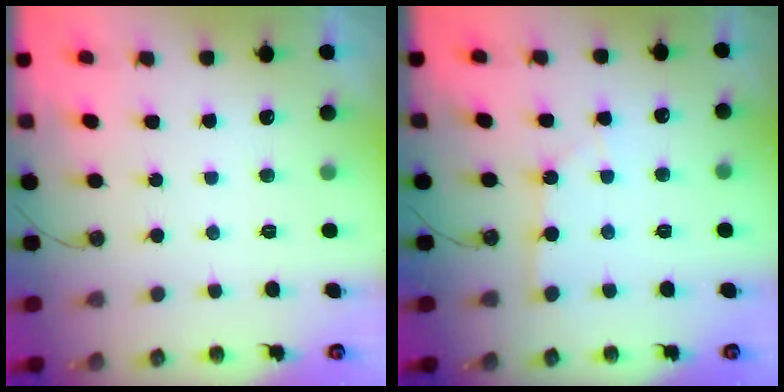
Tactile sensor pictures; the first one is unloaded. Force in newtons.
{"total": 3.5, "press": 3.4, "slide": 0.6}